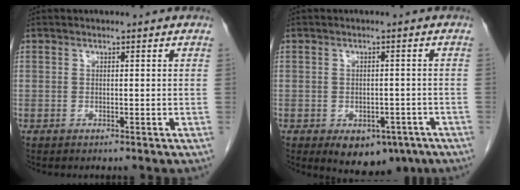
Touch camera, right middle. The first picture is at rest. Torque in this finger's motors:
{"motor_torque": [0.10, -0.09, 0.02, 0.05]}